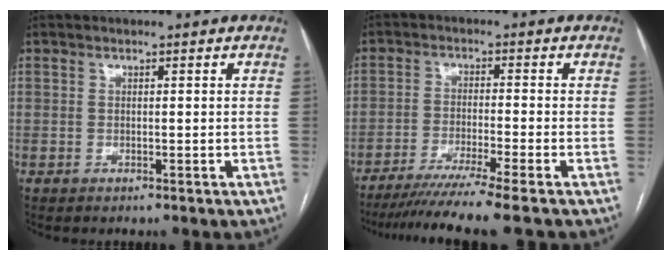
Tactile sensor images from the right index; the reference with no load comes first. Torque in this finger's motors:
{"motor_torque": [1.12, -1.02, 0.31, 0.09]}